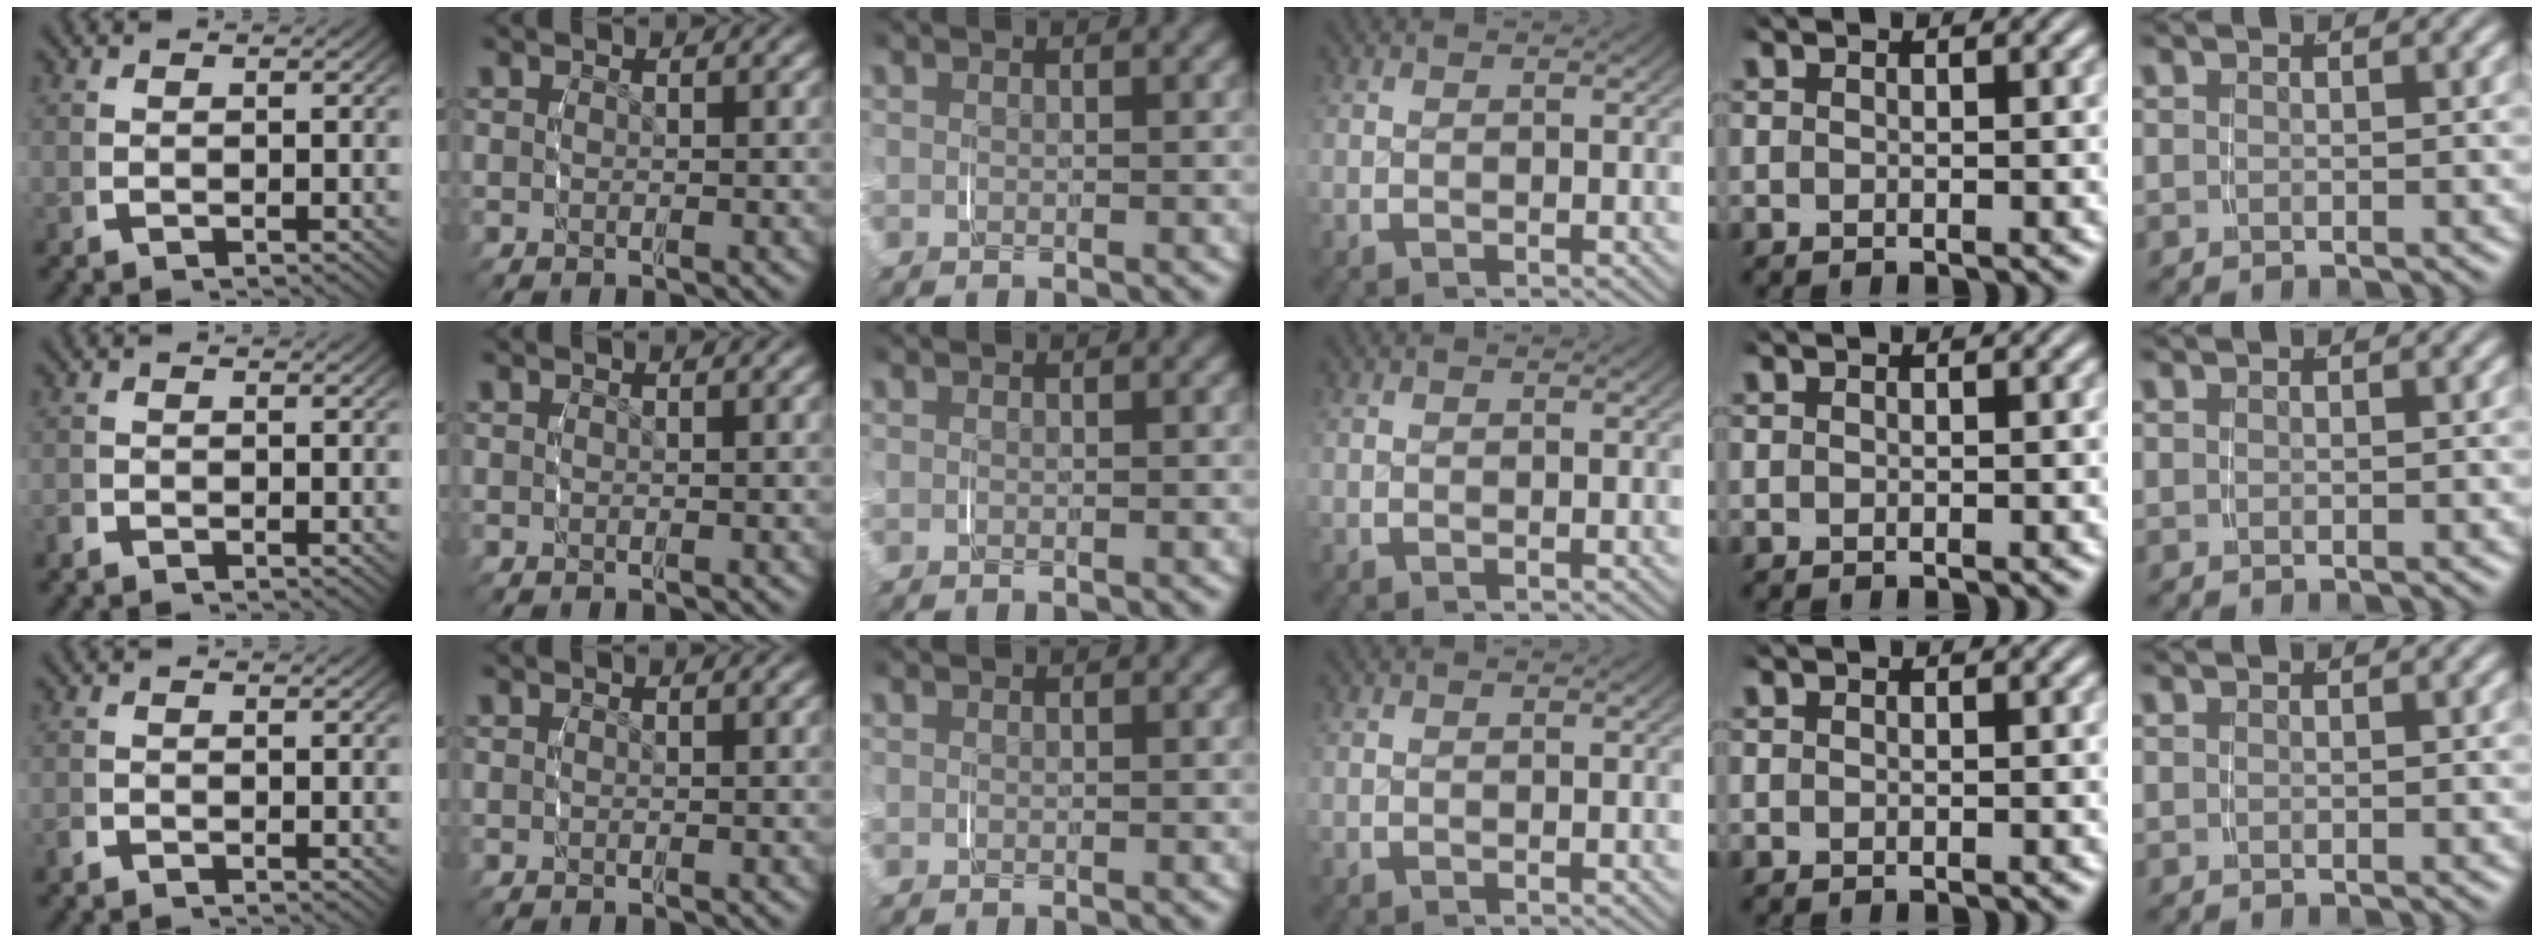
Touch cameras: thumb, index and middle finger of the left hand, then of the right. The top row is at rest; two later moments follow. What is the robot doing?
{"motion": "grasp_and_lifting", "object": "lipstick"}